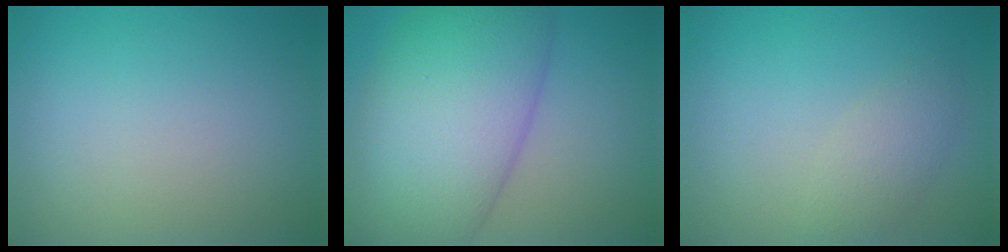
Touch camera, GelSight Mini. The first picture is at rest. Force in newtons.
{"total": 12.5, "press": 12.5, "slide": 0.3}
{"total": 2.1, "press": 2.1, "slide": 0.1}